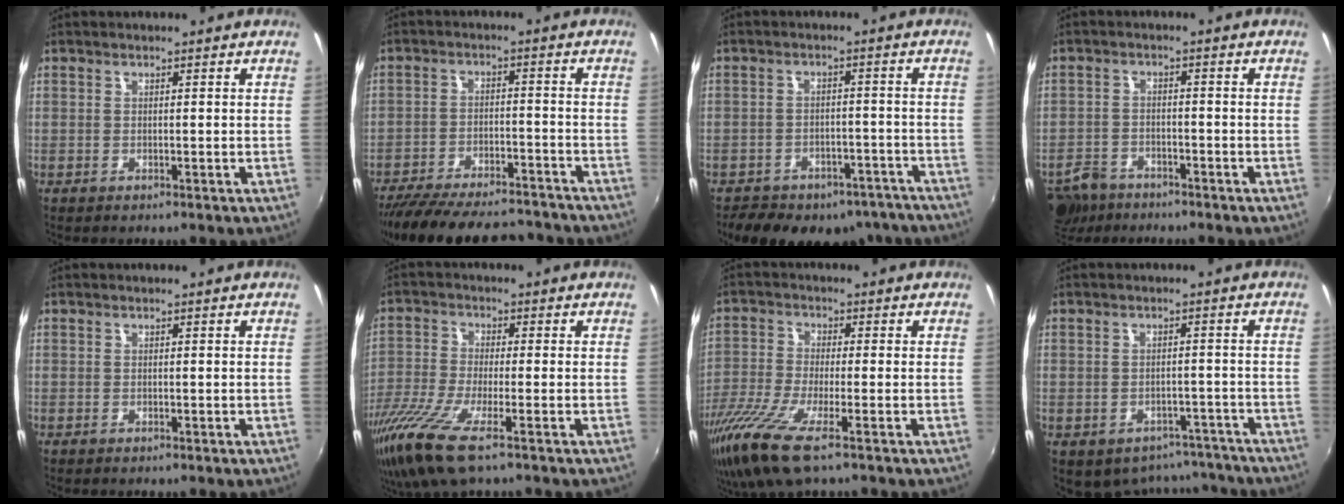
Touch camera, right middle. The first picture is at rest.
{"total": 21.9, "force": [-19.0, 6.2, 9.0], "torque": [-0.184, -0.011, -0.267]}
{"total": 17.9, "force": [-14.0, 9.0, 6.7], "torque": [-0.138, 0.013, -0.160]}
{"total": 7.3, "force": [-5.7, 3.9, 2.5], "torque": [-0.076, 0.000, -0.100]}
{"total": 0.0}
{"total": 12.5, "force": [-7.8, 2.0, 9.5], "torque": [-0.215, -0.050, -0.153]}
{"total": 12.3, "force": [-7.6, 1.9, 9.4], "torque": [-0.214, -0.049, -0.149]}
{"total": 10.4, "force": [-7.9, 5.9, 3.0], "torque": [-0.063, 0.003, -0.082]}